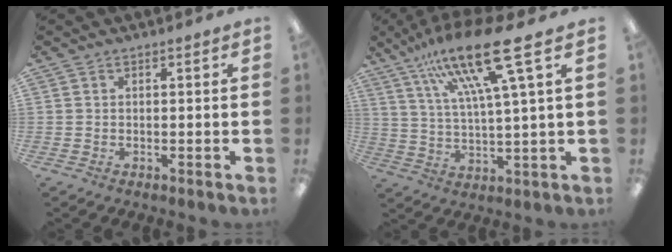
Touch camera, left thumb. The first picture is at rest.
{"total": 18.5, "force": [11.2, 2.6, 14.5], "torque": [-0.271, -0.050, 0.175]}